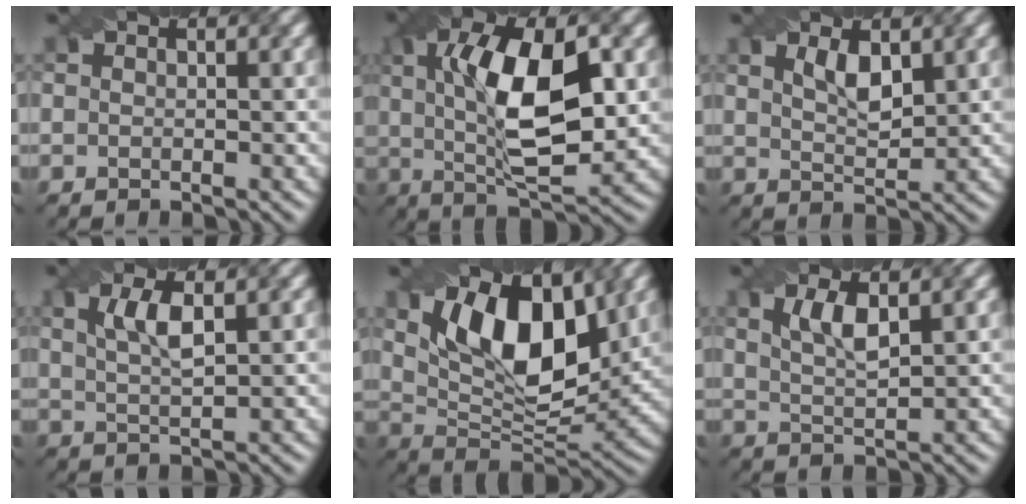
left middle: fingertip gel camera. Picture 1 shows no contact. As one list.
[{"total": 11.2, "force": [1.8, 4.2, 10.3], "torque": [-0.170, 0.009, 0.029]}, {"total": 2.9, "force": [1.5, 1.1, 2.3], "torque": [-0.045, -0.002, 0.030]}, {"total": 3.5, "force": [1.3, 1.0, 3.0], "torque": [-0.063, 0.003, 0.028]}, {"total": 11.3, "force": [4.2, 5.5, 9.0], "torque": [-0.146, -0.001, 0.070]}, {"total": 3.2, "force": [1.5, 0.9, 2.7], "torque": [-0.056, 0.000, 0.031]}]